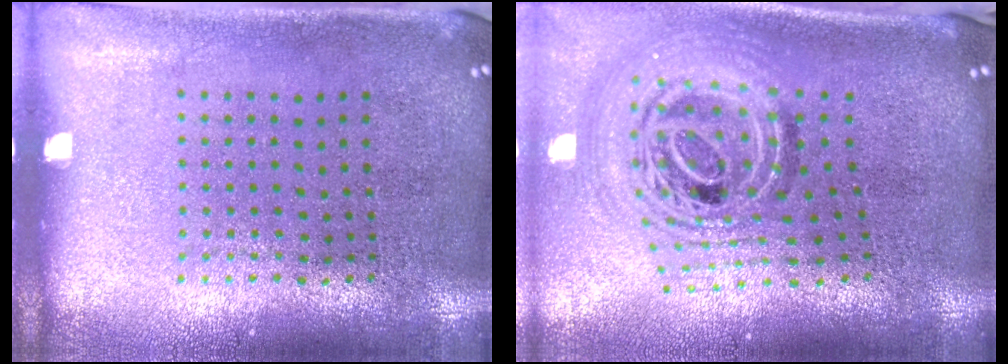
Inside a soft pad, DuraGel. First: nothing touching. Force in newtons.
{"total": 2.1, "press": 1.7, "slide": 1.3}